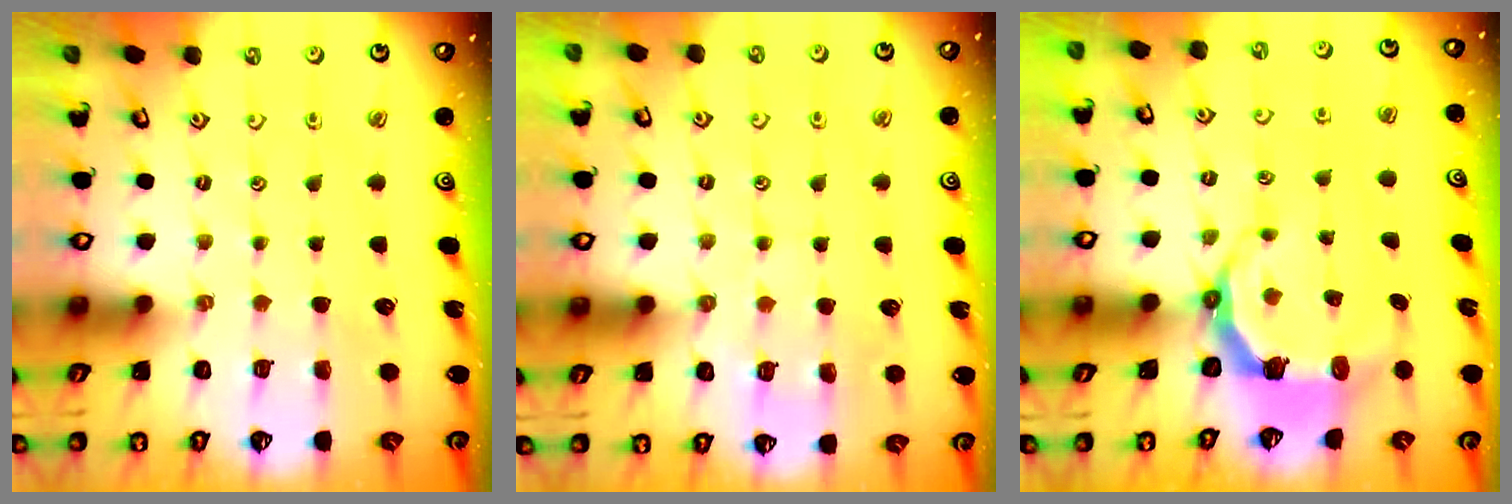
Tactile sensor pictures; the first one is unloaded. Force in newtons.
{"total": 4.2, "press": 4.2, "slide": 0.6}
{"total": 6.1, "press": 4.5, "slide": 4.2}